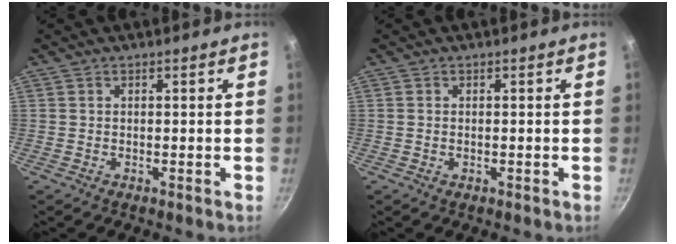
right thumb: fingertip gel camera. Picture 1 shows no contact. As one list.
[{"total": 0.6, "force": [-0.1, 0.3, 0.4], "torque": [-0.008, 0.001, -0.002]}]